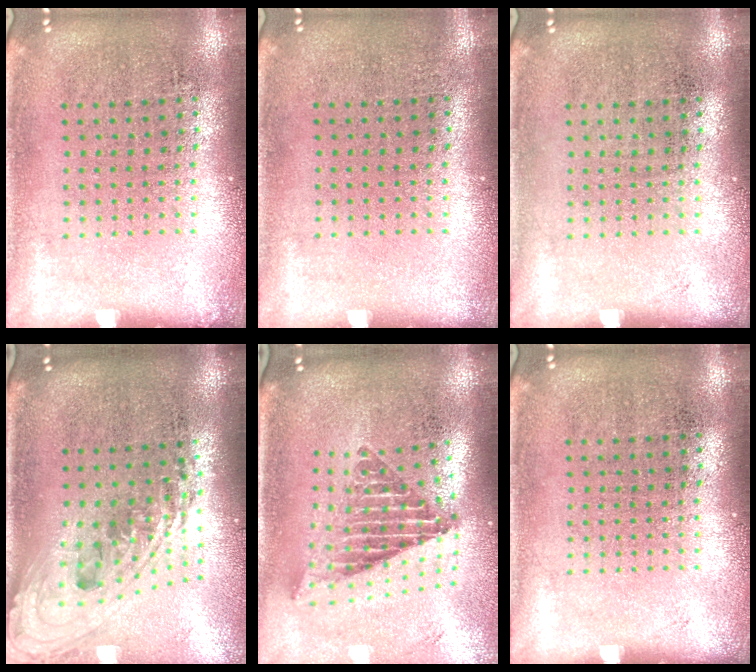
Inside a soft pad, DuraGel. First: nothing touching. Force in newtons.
{"total": 0.0}
{"total": 0.0}
{"total": 2.3, "press": 1.7, "slide": 1.6}
{"total": 2.3, "press": 1.5, "slide": 1.7}
{"total": 0.0}